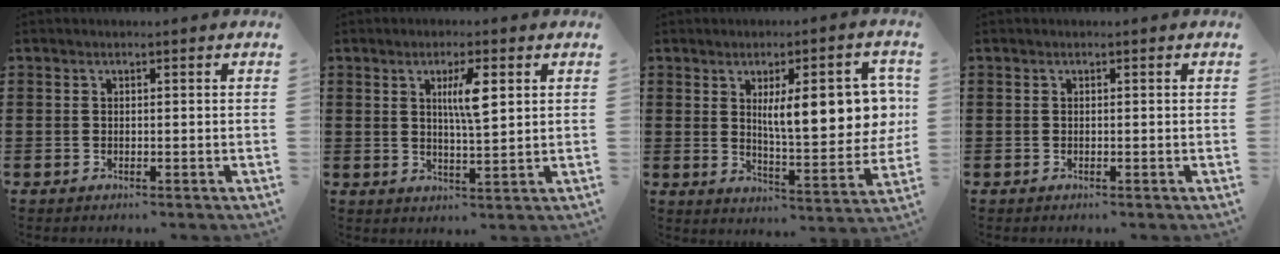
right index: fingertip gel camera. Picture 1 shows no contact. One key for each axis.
{"total": 5.1, "fx": 1.7, "fy": 1.0, "fz": 4.7, "tx": -0.090, "ty": 0.004, "tz": 0.024}
{"total": 12.1, "fx": 2.8, "fy": 3.8, "fz": 11.1, "tx": -0.167, "ty": -0.002, "tz": 0.041}
{"total": 0.0}